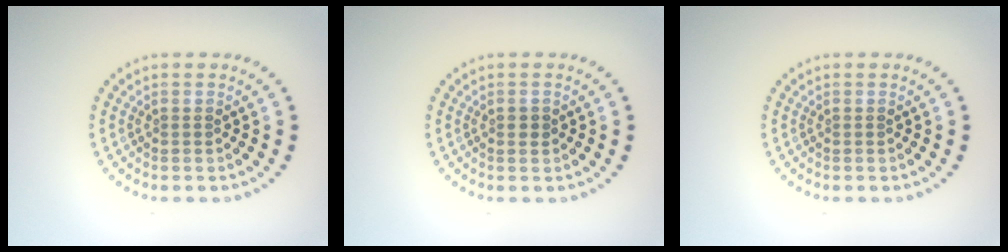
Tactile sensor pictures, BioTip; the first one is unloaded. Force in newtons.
{"total": 0.8, "press": 0.8, "slide": 0.1}
{"total": 0.0}